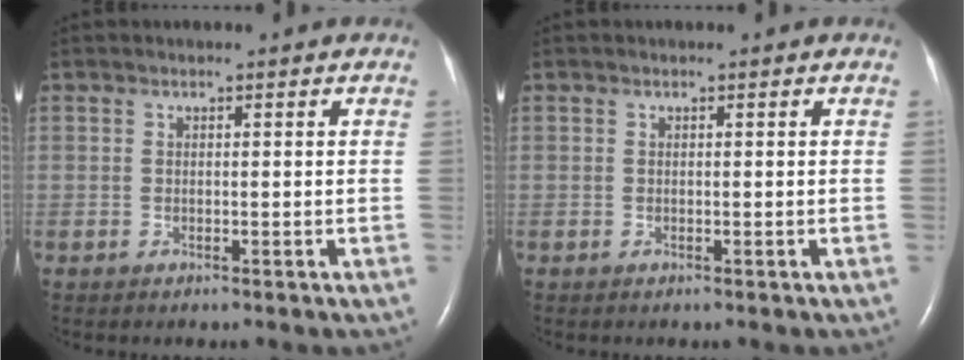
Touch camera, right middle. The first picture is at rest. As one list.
[{"total": 0.0}]